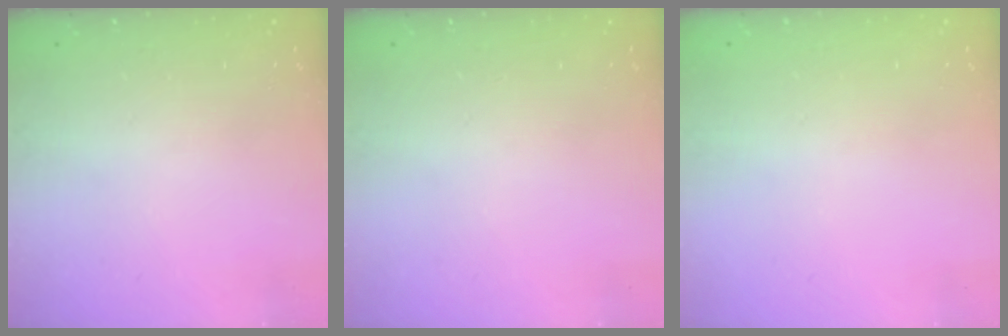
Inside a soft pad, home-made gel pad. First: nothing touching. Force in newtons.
{"total": 0.0}
{"total": 0.0}